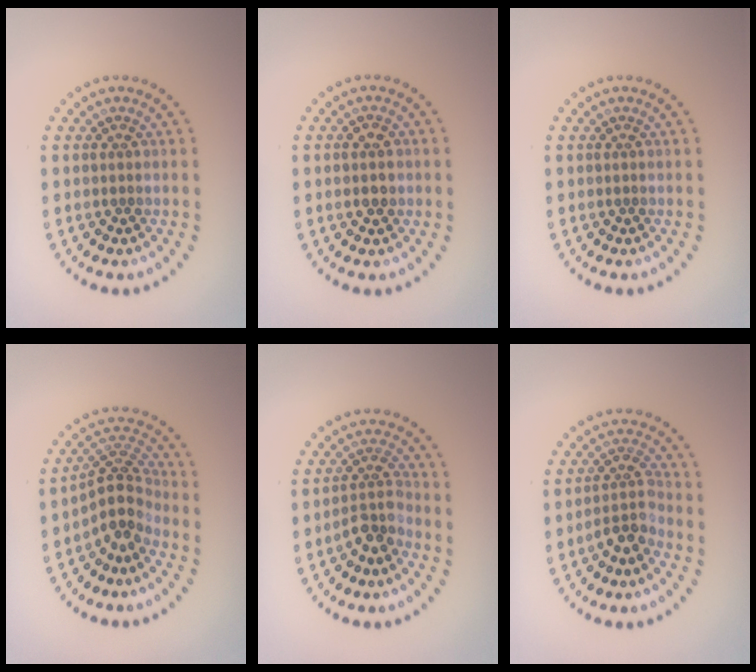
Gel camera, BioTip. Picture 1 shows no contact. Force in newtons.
{"total": 1.8, "press": 1.8, "slide": 0.1}
{"total": 0.0}
{"total": 3.8, "press": 2.7, "slide": 2.7}
{"total": 2.7, "press": 2.0, "slide": 1.8}
{"total": 2.9, "press": 2.1, "slide": 2.0}